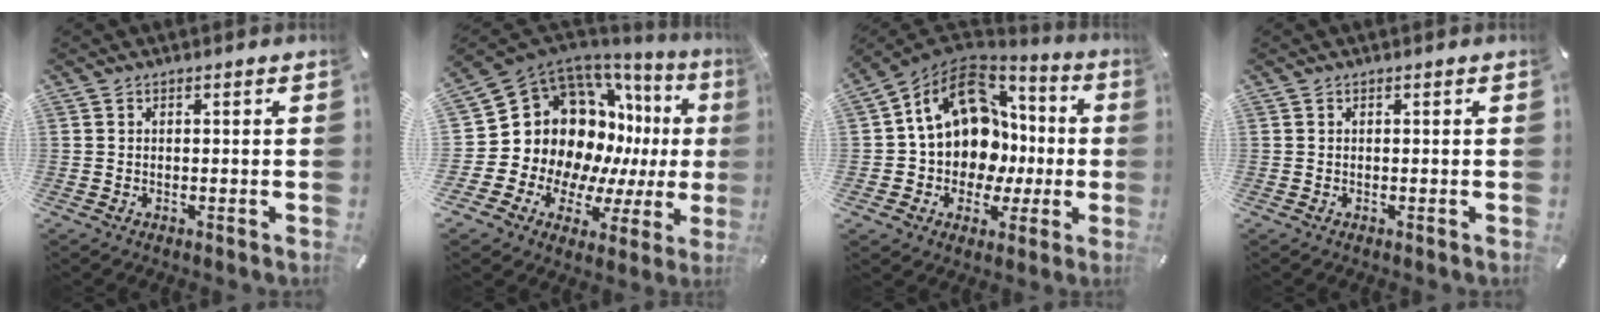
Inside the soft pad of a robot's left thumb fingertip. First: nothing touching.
{"total": 18.6, "force": [4.9, 15.1, 9.8], "torque": [-0.157, -0.086, 0.129]}
{"total": 17.2, "force": [4.1, 13.8, 9.5], "torque": [-0.165, -0.029, 0.082]}
{"total": 0.0}